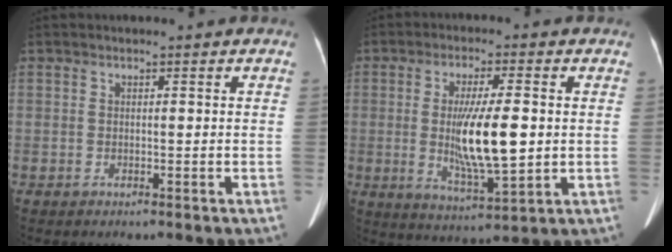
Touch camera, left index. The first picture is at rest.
{"total": 10.9, "force": [0.0, 1.7, 10.7], "torque": [-0.201, -0.015, 0.002]}